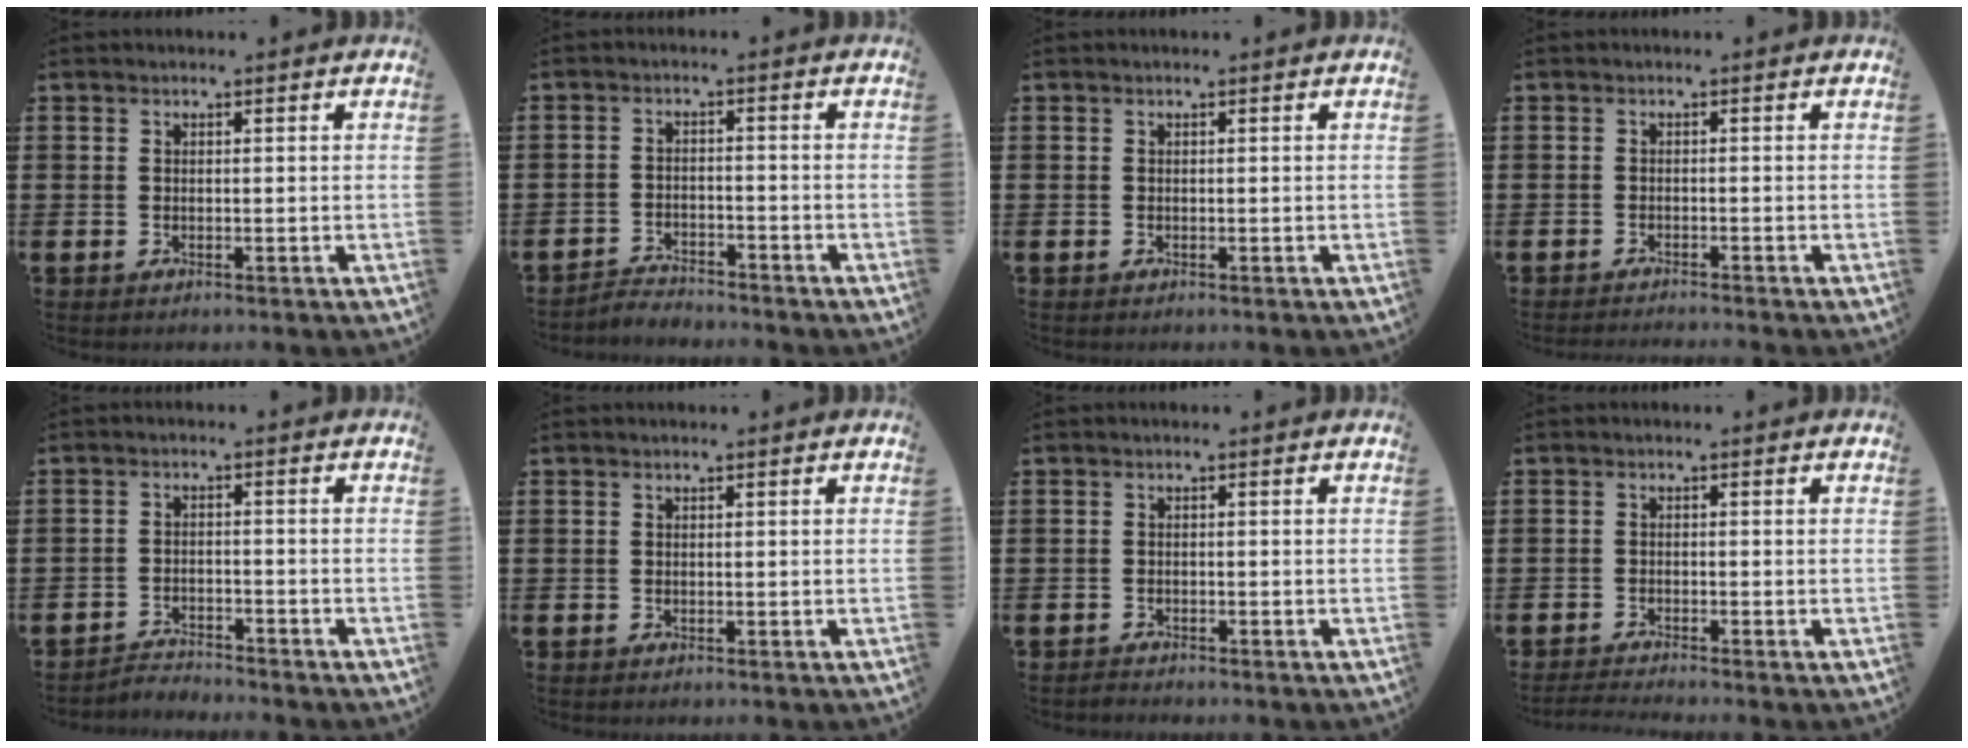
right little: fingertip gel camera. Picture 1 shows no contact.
{"total": 2.5, "force": [-2.5, 0.2, -0.2], "torque": [-0.003, 0.003, -0.054]}
{"total": 0.0}
{"total": 0.9, "force": [-0.8, -0.2, 0.1], "torque": [-0.001, -0.002, -0.017]}
{"total": 2.4, "force": [-2.4, 0.0, -0.3], "torque": [-0.003, 0.003, -0.054]}
{"total": 0.0}
{"total": 0.7, "force": [-0.7, 0.1, -0.2], "torque": [0.001, -0.004, -0.015]}
{"total": 0.9, "force": [-0.9, -0.1, 0.3], "torque": [-0.005, -0.001, -0.017]}